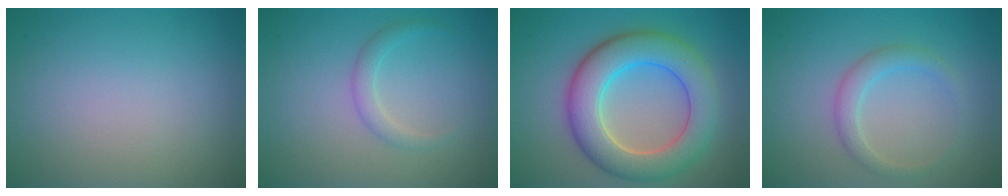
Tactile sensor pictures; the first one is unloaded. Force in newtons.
{"total": 1.5, "press": 1.5, "slide": 0.0}
{"total": 8.1, "press": 8.1, "slide": 0.4}
{"total": 2.1, "press": 2.1, "slide": 0.2}